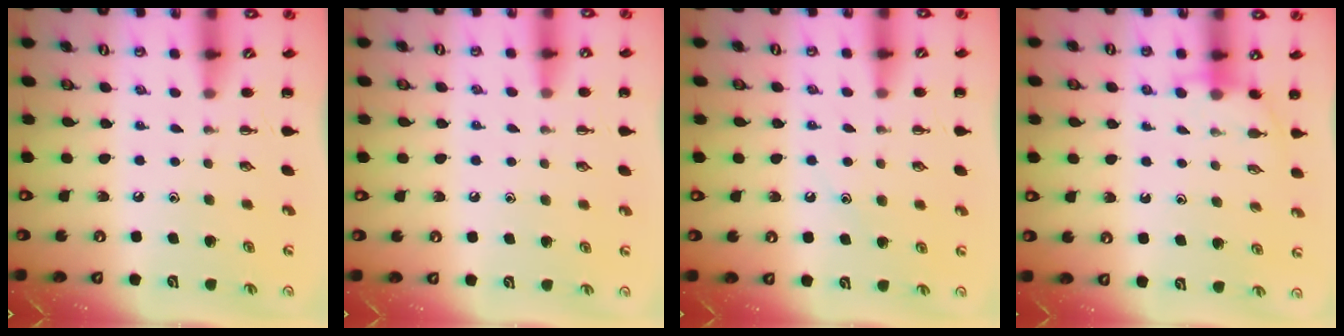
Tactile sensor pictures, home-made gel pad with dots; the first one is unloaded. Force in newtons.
{"total": 7.0, "press": 6.6, "slide": 2.4}
{"total": 7.8, "press": 7.8, "slide": 1.1}
{"total": 4.7, "press": 4.6, "slide": 0.7}